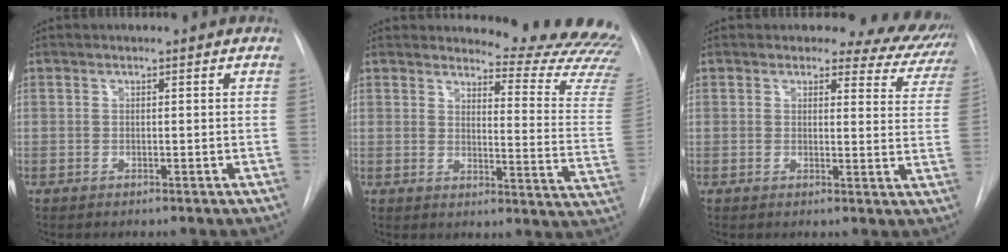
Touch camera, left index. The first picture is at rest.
{"total": 17.9, "force": [17.5, 1.4, 3.5], "torque": [-0.024, -0.151, 0.176]}
{"total": 9.4, "force": [8.5, 3.7, 1.3], "torque": [0.020, -0.032, 0.062]}